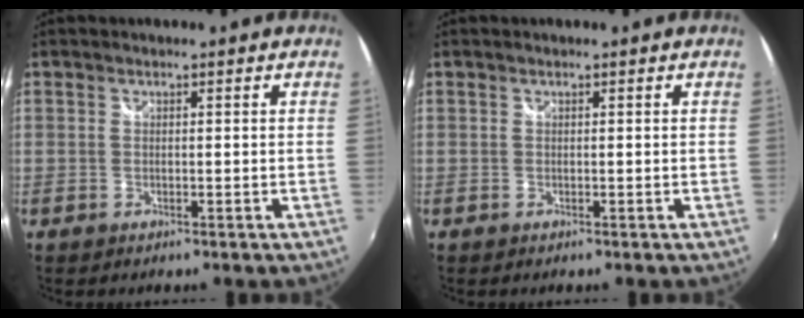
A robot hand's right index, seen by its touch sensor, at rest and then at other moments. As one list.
[{"total": 0.0}]